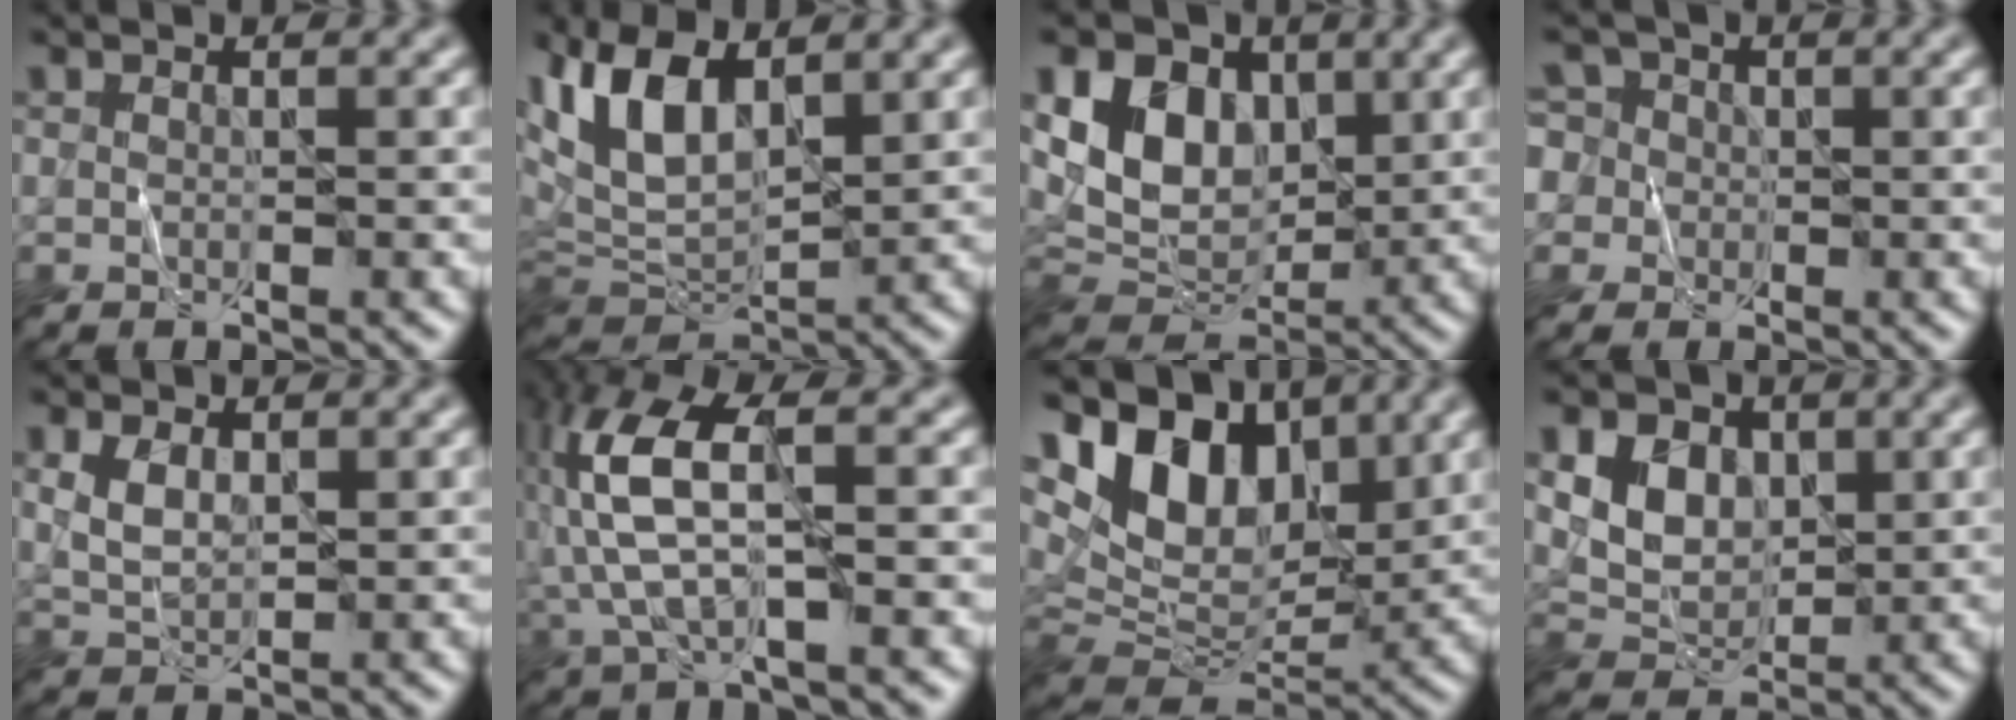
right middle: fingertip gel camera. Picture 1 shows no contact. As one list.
[{"total": 9.2, "force": [4.4, 4.4, 6.8], "torque": [-0.157, 0.011, 0.079]}, {"total": 7.9, "force": [2.4, 5.7, 4.8], "torque": [-0.094, -0.006, 0.039]}, {"total": 6.6, "force": [1.1, 6.0, 2.6], "torque": [-0.050, 0.043, -0.026]}, {"total": 2.7, "force": [1.1, 1.6, 1.9], "torque": [-0.047, 0.000, 0.027]}, {"total": 9.0, "force": [0.1, 3.6, 8.2], "torque": [-0.202, 0.021, -0.004]}, {"total": 10.0, "force": [5.0, 6.0, 6.3], "torque": [-0.107, -0.003, 0.089]}, {"total": 4.8, "force": [1.5, 3.6, 2.8], "torque": [-0.060, -0.004, 0.028]}]